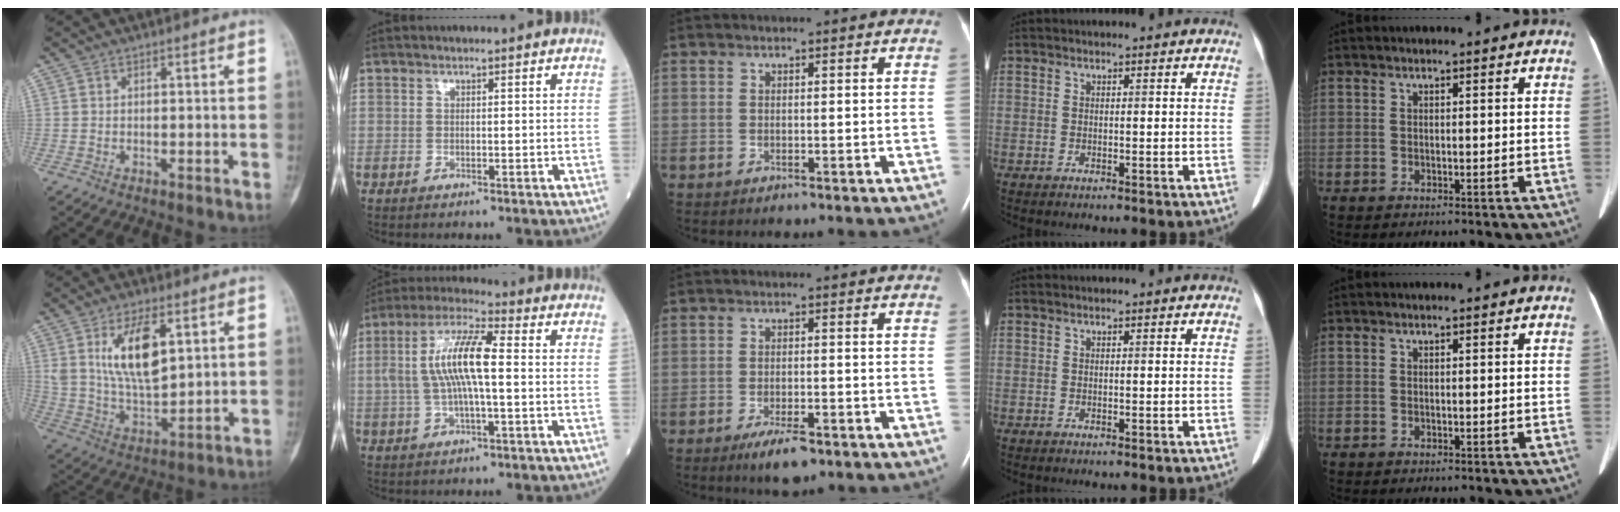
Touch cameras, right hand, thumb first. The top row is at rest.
{"thumb": {"total": 13.5, "force": [4.8, 6.3, 11.0], "torque": [-0.191, -0.025, 0.100]}, "index": {"total": 10.5, "force": [0.4, 2.2, 10.3], "torque": [-0.210, 0.020, 0.004]}, "middle": {"total": 4.6, "force": [-3.0, 1.2, 3.3], "torque": [-0.065, -0.006, -0.046]}}